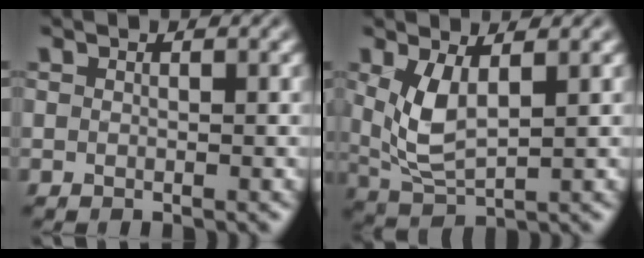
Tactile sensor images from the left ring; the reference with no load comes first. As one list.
[{"total": 4.4, "force": [1.1, 2.0, 3.7], "torque": [-0.088, -0.007, 0.030]}]